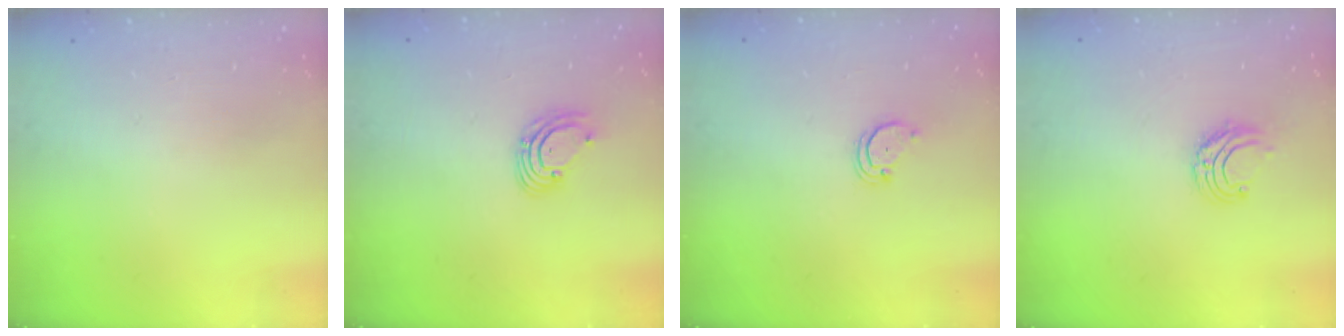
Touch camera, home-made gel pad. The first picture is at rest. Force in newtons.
{"total": 2.6, "press": 2.6, "slide": 0.1}
{"total": 1.5, "press": 1.5, "slide": 0.2}
{"total": 6.3, "press": 6.3, "slide": 0.5}